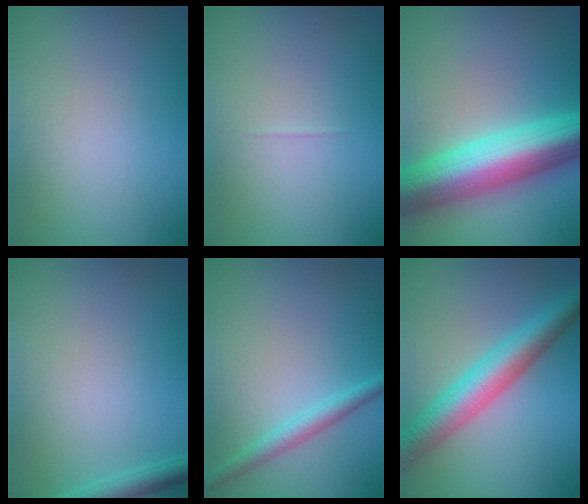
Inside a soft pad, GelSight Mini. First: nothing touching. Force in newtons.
{"total": 0.0}
{"total": 10.2, "press": 10.2, "slide": 0.4}
{"total": 1.9, "press": 1.9, "slide": 0.1}
{"total": 2.1, "press": 2.1, "slide": 0.1}
{"total": 5.7, "press": 5.7, "slide": 0.2}